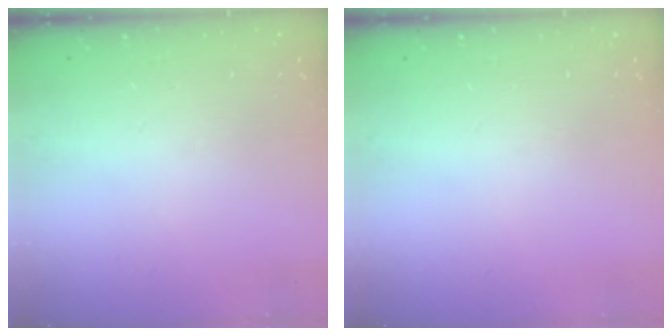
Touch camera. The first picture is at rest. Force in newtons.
{"total": 0.0}